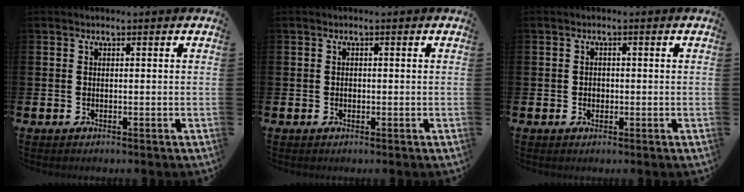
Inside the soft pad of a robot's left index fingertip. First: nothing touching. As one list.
[{"total": 0.6, "force": [-0.1, 0.5, 0.3], "torque": [-0.001, 0.002, -0.004]}, {"total": 1.2, "force": [-0.1, 1.0, 0.6], "torque": [0.001, 0.003, -0.006]}]